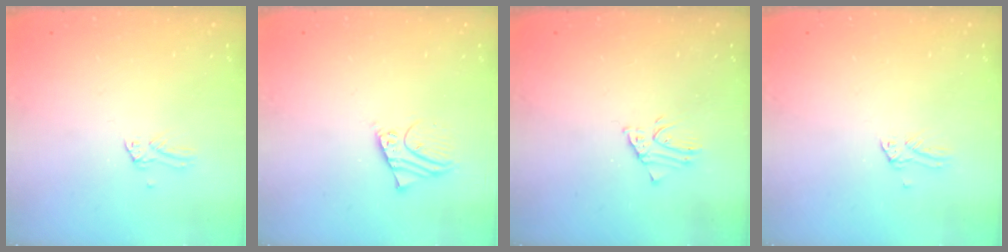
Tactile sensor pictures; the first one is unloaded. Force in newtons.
{"total": 2.9, "press": 2.9, "slide": 0.0}
{"total": 1.9, "press": 1.9, "slide": 0.1}
{"total": 0.0}